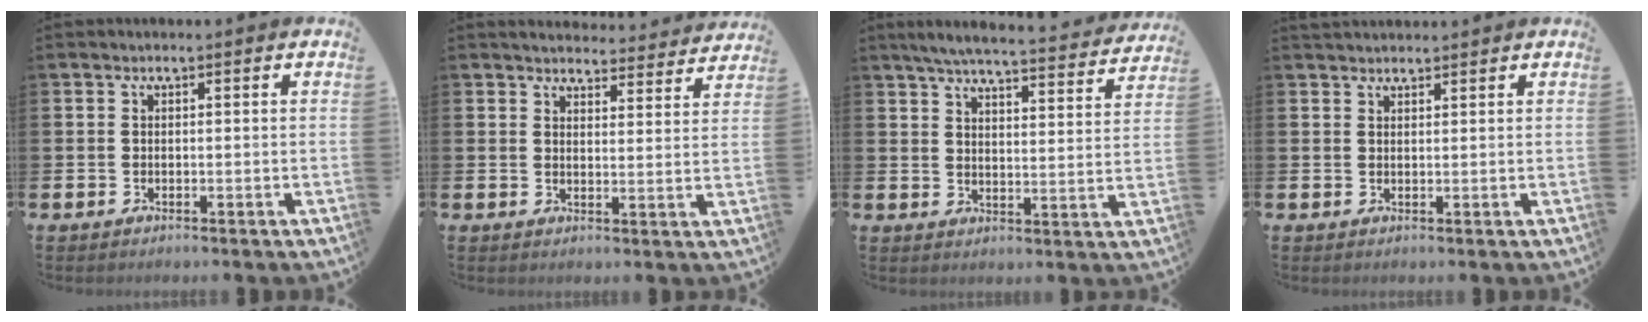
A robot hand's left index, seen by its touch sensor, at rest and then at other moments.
{"total": 4.3, "force": [4.3, 0.7, 0.2], "torque": [-0.005, -0.033, 0.074]}
{"total": 5.9, "force": [5.6, 0.3, 1.9], "torque": [-0.052, -0.038, 0.095]}
{"total": 0.6, "force": [0.5, 0.0, 0.0], "torque": [0.002, 0.000, 0.010]}